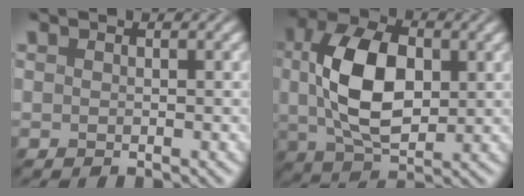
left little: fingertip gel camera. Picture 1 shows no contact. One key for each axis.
{"total": 9.4, "fx": 0.7, "fy": 5.5, "fz": 7.7, "tx": -0.154, "ty": 0.003, "tz": 0.006}